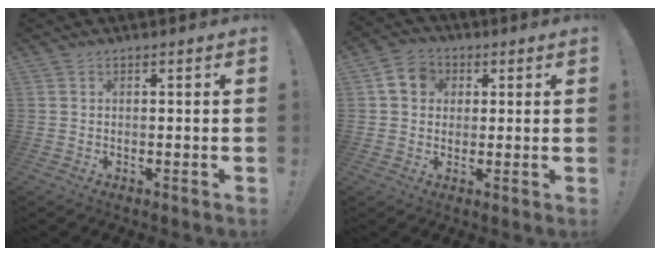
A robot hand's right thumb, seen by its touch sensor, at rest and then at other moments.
{"total": 8.1, "force": [2.3, 6.9, 3.5], "torque": [-0.046, 0.004, 0.046]}